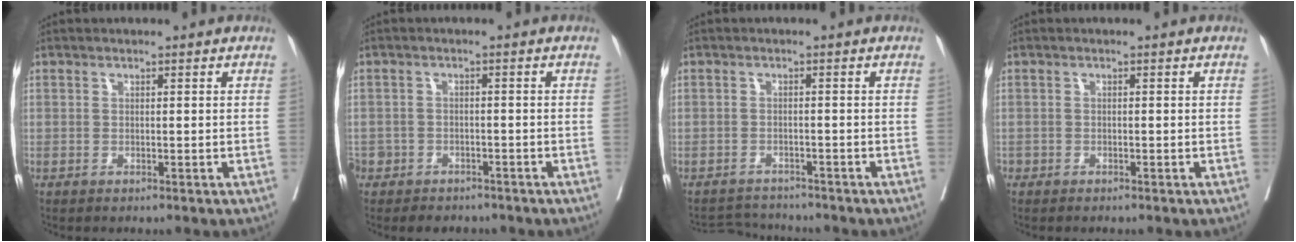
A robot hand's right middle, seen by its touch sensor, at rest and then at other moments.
{"total": 7.8, "force": [-5.7, 4.9, 1.9], "torque": [-0.047, 0.002, -0.079]}
{"total": 3.6, "force": [-3.5, 0.2, -0.7], "torque": [0.011, -0.007, -0.058]}
{"total": 0.9, "force": [-0.8, 0.4, 0.1], "torque": [-0.007, -0.001, -0.018]}